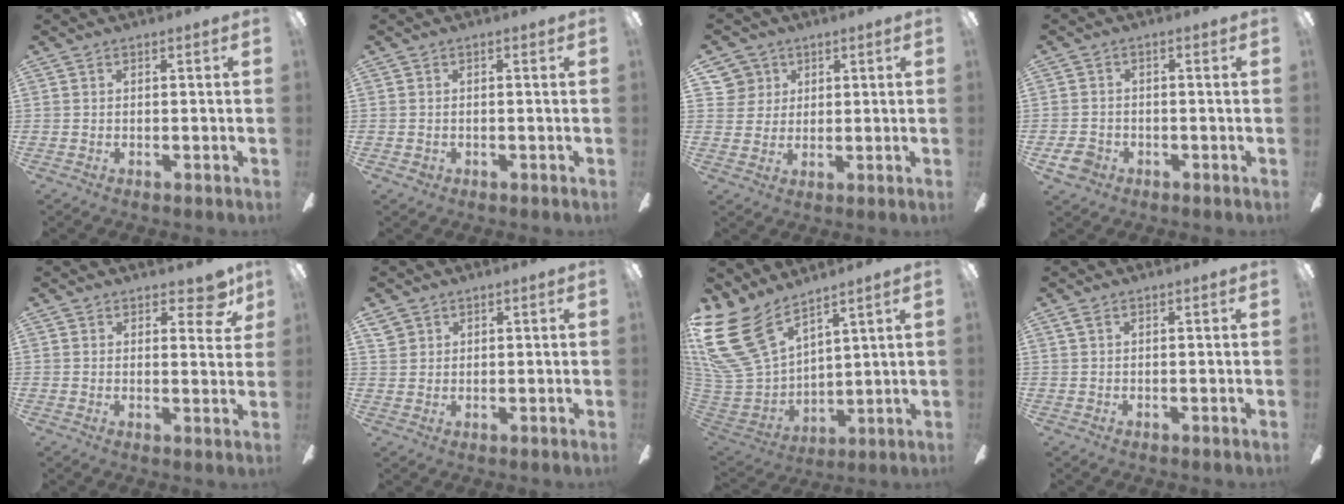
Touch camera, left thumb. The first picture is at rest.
{"total": 0.8, "force": [-0.3, 0.8, 0.1], "torque": [-0.002, 0.005, -0.008]}
{"total": 6.0, "force": [3.3, 5.0, -0.1], "torque": [-0.004, -0.010, 0.061]}
{"total": 4.3, "force": [-2.2, 3.2, 1.8], "torque": [-0.037, 0.012, -0.040]}
{"total": 6.4, "force": [4.4, 3.0, 3.5], "torque": [-0.030, -0.023, 0.073]}
{"total": 2.8, "force": [1.8, 2.1, 0.5], "torque": [-0.008, -0.001, 0.035]}
{"total": 19.5, "force": [12.3, 10.7, 10.7], "torque": [-0.277, -0.073, 0.227]}
{"total": 1.1, "force": [0.4, 0.4, 1.0], "torque": [-0.020, 0.003, 0.006]}